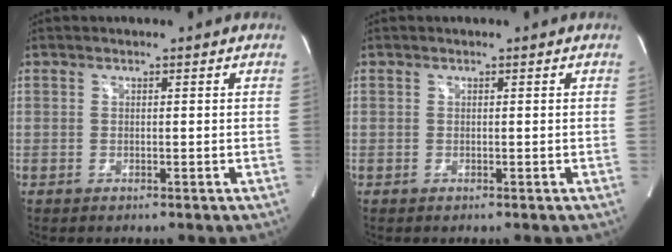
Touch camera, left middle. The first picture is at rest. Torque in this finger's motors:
{"motor_torque": [0.00, 0.00, 0.00, 0.00]}